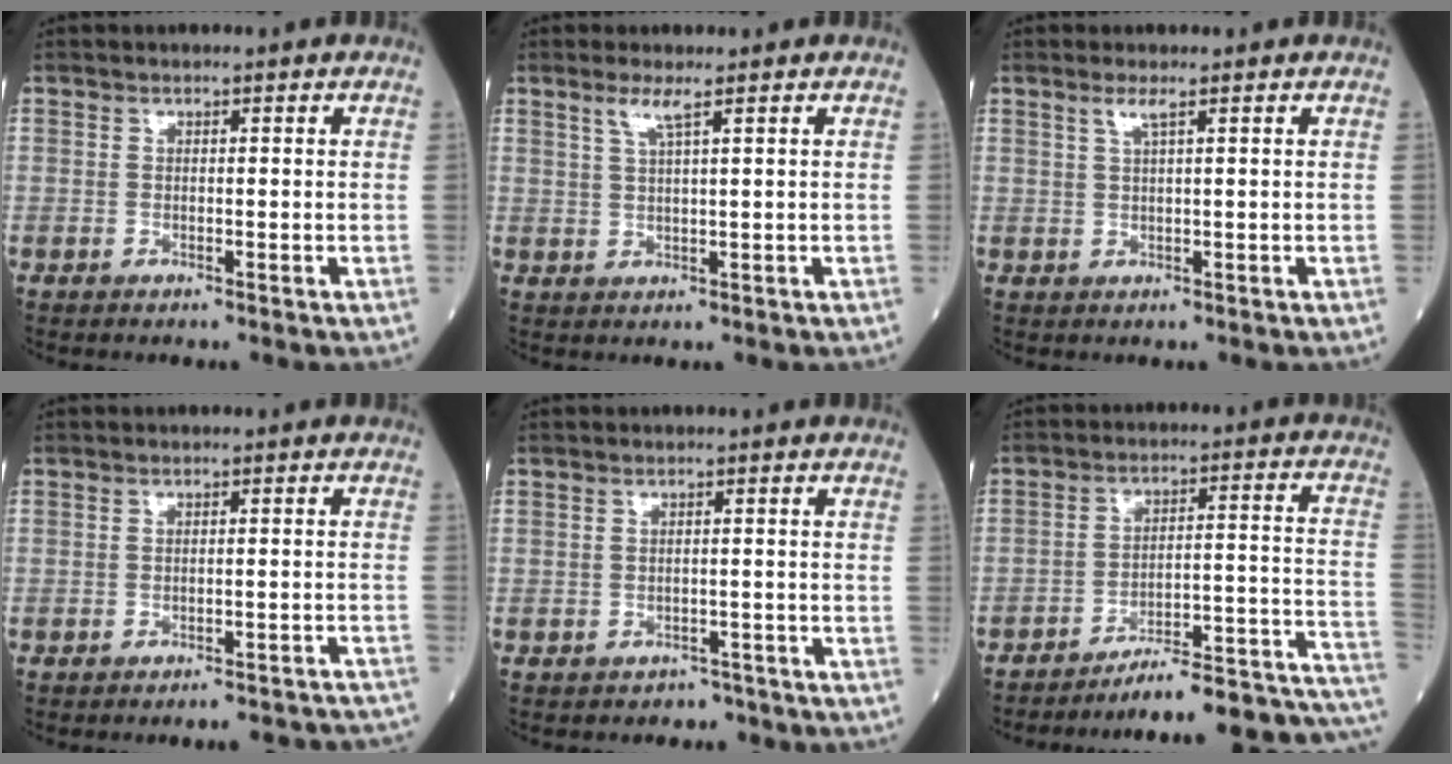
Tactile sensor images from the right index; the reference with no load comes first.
{"total": 2.7, "force": [1.6, -0.2, 2.1], "torque": [-0.050, 0.000, 0.035]}
{"total": 1.7, "force": [1.0, -0.2, 1.4], "torque": [-0.035, 0.002, 0.021]}
{"total": 11.5, "force": [-11.1, 1.3, 2.7], "torque": [-0.013, 0.015, -0.117]}
{"total": 4.3, "force": [-3.8, 2.1, 0.3], "torque": [-0.009, 0.013, -0.041]}
{"total": 16.7, "force": [-13.4, 1.4, 9.8], "torque": [-0.076, 0.046, -0.188]}